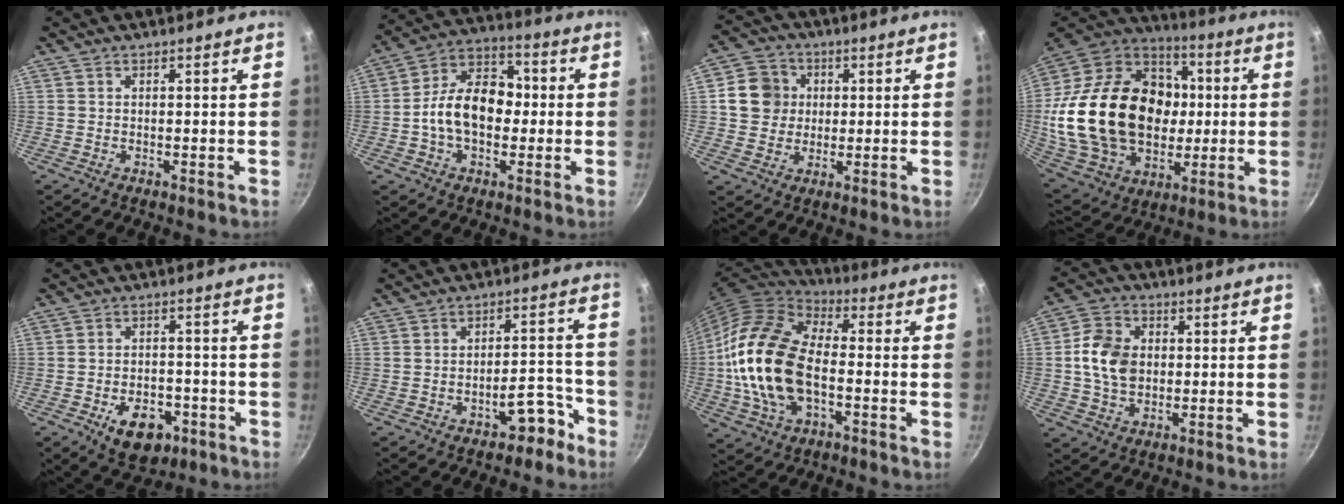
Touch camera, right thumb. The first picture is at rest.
{"total": 14.2, "force": [-1.1, 9.8, 10.1], "torque": [-0.129, 0.041, -0.037]}
{"total": 8.7, "force": [1.4, 8.0, 3.3], "torque": [-0.024, 0.012, 0.015]}
{"total": 34.5, "force": [0.6, 24.9, 23.9], "torque": [-0.423, 0.023, 0.026]}
{"total": 9.9, "force": [-4.5, 6.3, 6.2], "torque": [-0.063, 0.019, -0.059]}
{"total": 7.1, "force": [-4.5, 3.5, 4.2], "torque": [-0.017, 0.066, -0.046]}
{"total": 20.9, "force": [-2.9, 12.4, 16.6], "torque": [-0.312, 0.031, -0.064]}
{"total": 10.1, "force": [0.5, 7.6, 6.6], "torque": [-0.104, 0.013, 0.001]}